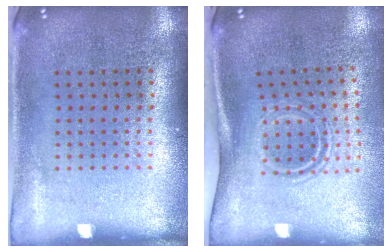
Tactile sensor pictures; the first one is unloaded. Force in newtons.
{"total": 1.9, "press": 1.1, "slide": 1.5}